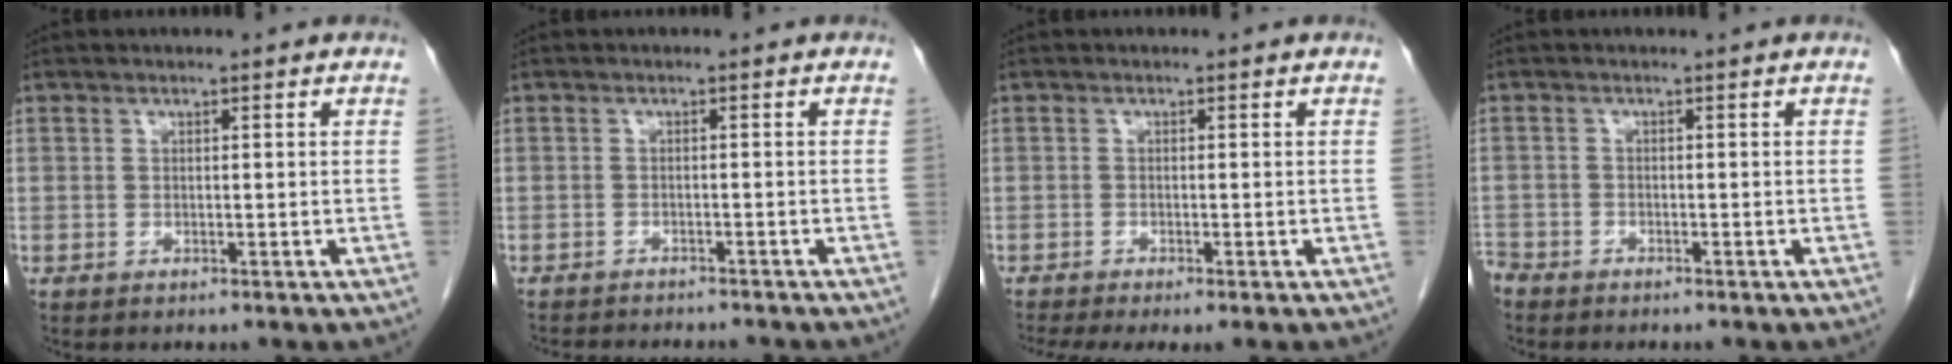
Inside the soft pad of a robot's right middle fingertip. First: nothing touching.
{"total": 8.9, "force": [-8.2, 1.9, 3.0], "torque": [-0.043, -0.006, -0.103]}
{"total": 5.5, "force": [-4.3, 0.4, 3.4], "torque": [-0.049, -0.012, -0.071]}
{"total": 2.9, "force": [-2.7, 1.2, 0.5], "torque": [-0.009, -0.003, -0.050]}